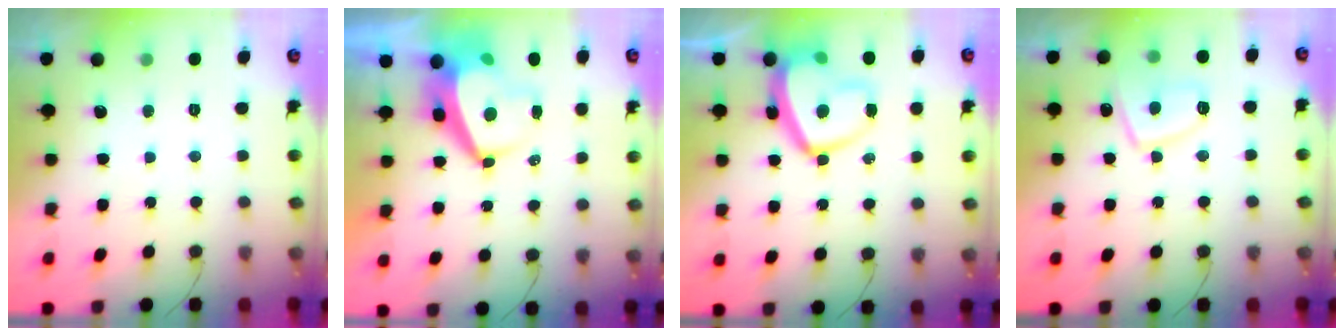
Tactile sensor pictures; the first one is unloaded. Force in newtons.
{"total": 6.5, "press": 6.5, "slide": 0.8}
{"total": 13.9, "press": 13.8, "slide": 1.1}
{"total": 9.1, "press": 9.0, "slide": 1.2}